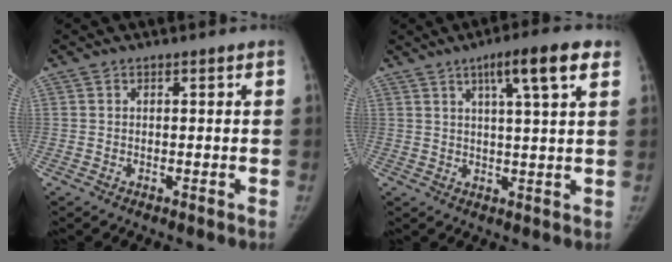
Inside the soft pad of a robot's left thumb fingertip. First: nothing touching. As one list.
[{"total": 9.2, "force": [4.7, 1.1, 7.8], "torque": [-0.117, -0.008, 0.068]}]